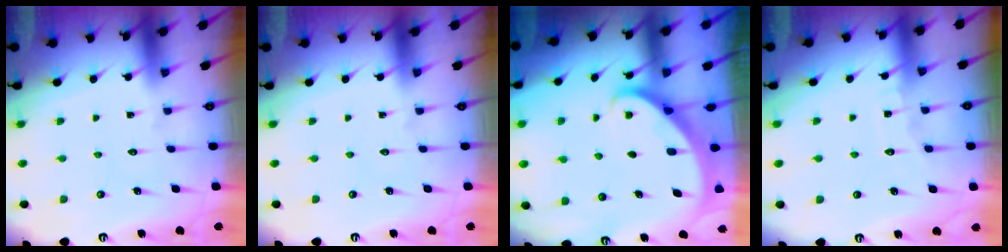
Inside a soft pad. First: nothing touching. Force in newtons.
{"total": 0.0}
{"total": 2.4, "press": 2.4, "slide": 0.2}
{"total": 4.7, "press": 4.7, "slide": 0.5}